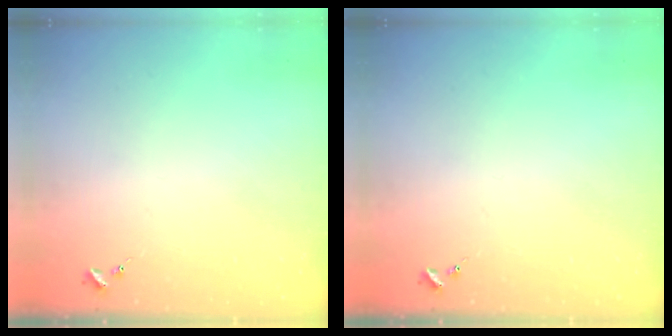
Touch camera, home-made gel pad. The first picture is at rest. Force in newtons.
{"total": 0.0}